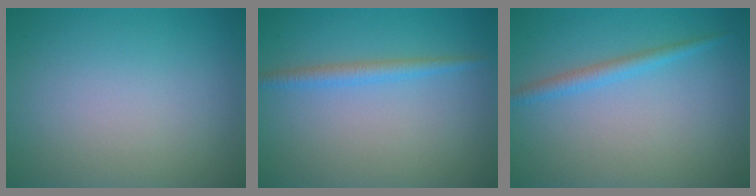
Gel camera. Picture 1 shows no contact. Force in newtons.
{"total": 1.8, "press": 1.8, "slide": 0.1}
{"total": 1.8, "press": 1.8, "slide": 0.1}